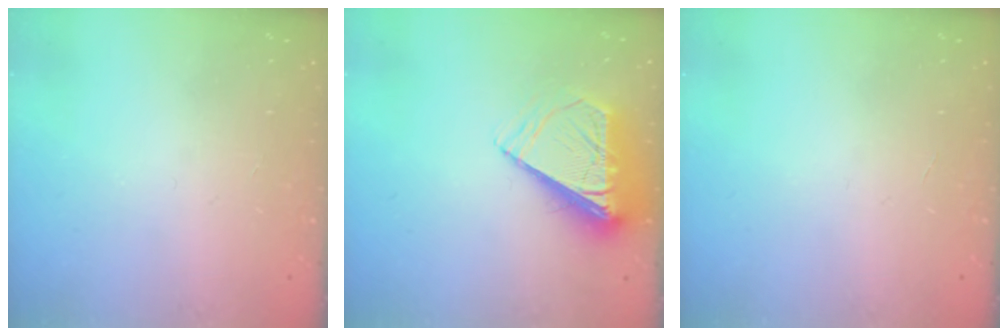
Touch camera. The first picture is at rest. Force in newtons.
{"total": 9.1, "press": 9.1, "slide": 1.2}
{"total": 0.0}